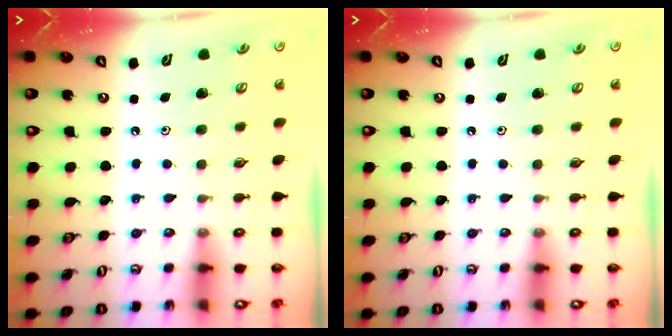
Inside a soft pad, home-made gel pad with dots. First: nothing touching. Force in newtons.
{"total": 0.0}